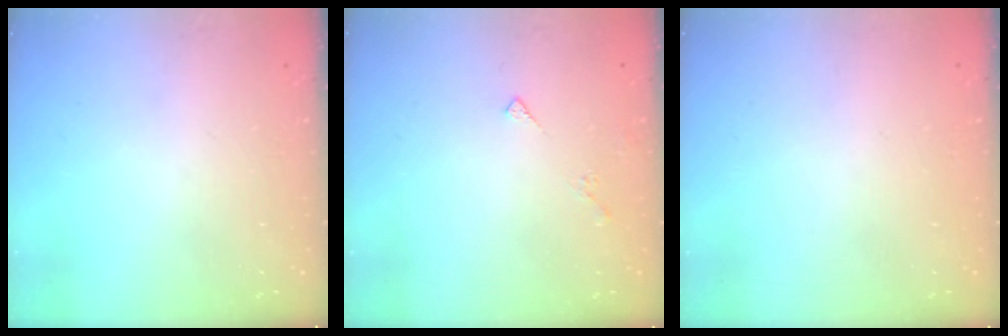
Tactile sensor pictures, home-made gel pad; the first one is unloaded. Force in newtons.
{"total": 2.5, "press": 2.4, "slide": 0.5}
{"total": 1.8, "press": 1.7, "slide": 0.1}